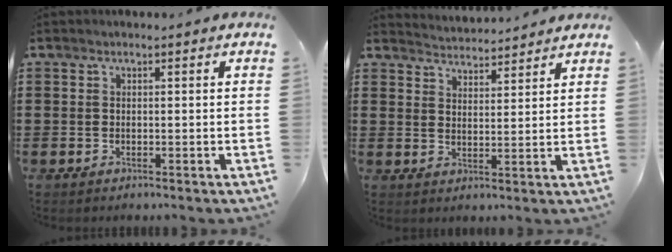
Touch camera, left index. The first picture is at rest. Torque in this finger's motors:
{"motor_torque": [-0.03, 0.01, 0.01, -0.01]}